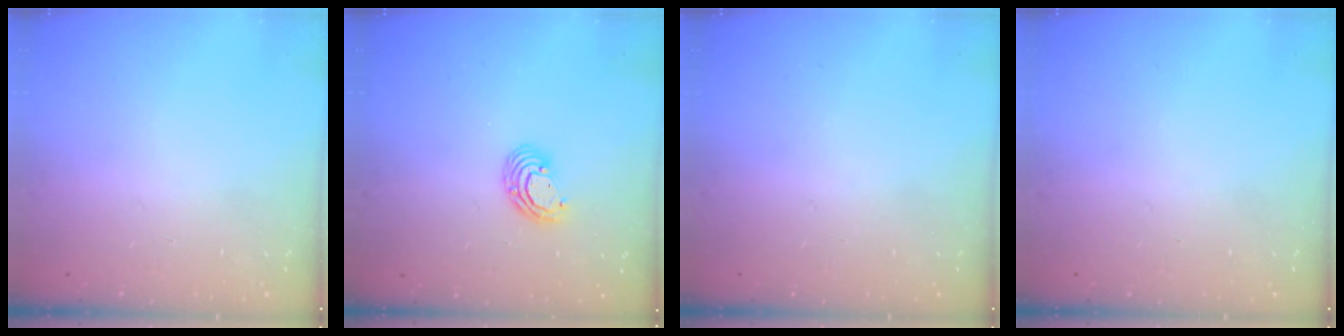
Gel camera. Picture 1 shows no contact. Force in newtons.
{"total": 6.7, "press": 6.6, "slide": 0.7}
{"total": 0.0}
{"total": 0.0}